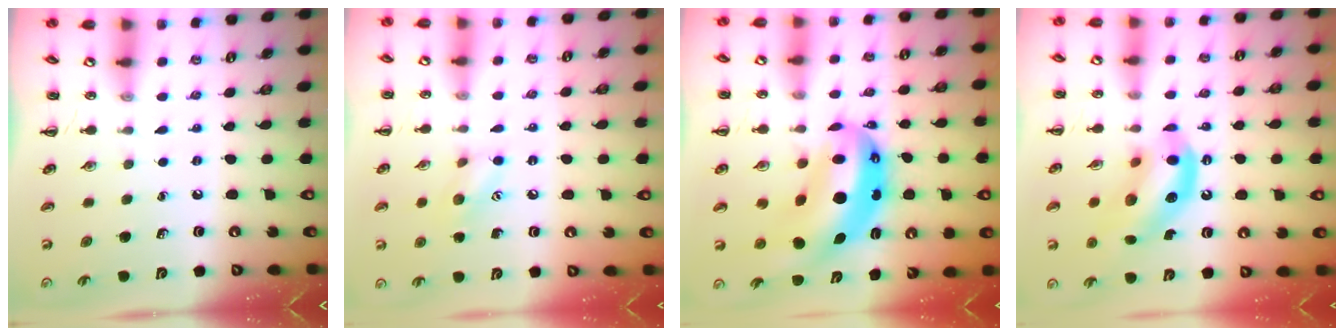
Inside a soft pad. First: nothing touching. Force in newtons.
{"total": 8.0, "press": 8.0, "slide": 0.5}
{"total": 12.6, "press": 12.1, "slide": 3.4}
{"total": 12.8, "press": 12.4, "slide": 3.2}